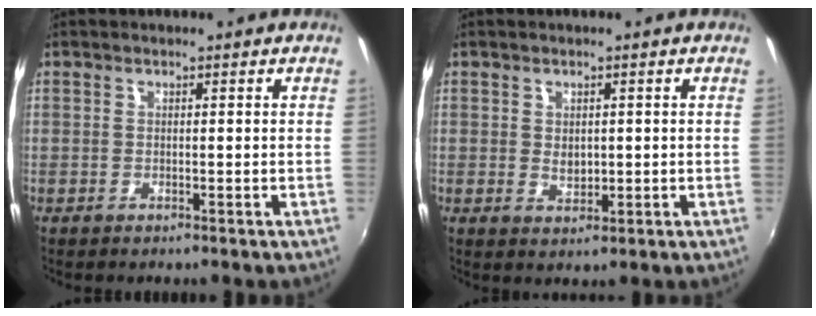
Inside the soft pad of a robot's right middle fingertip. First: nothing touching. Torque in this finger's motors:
{"motor_torque": [0.42, -0.32, 0.14, 0.02]}